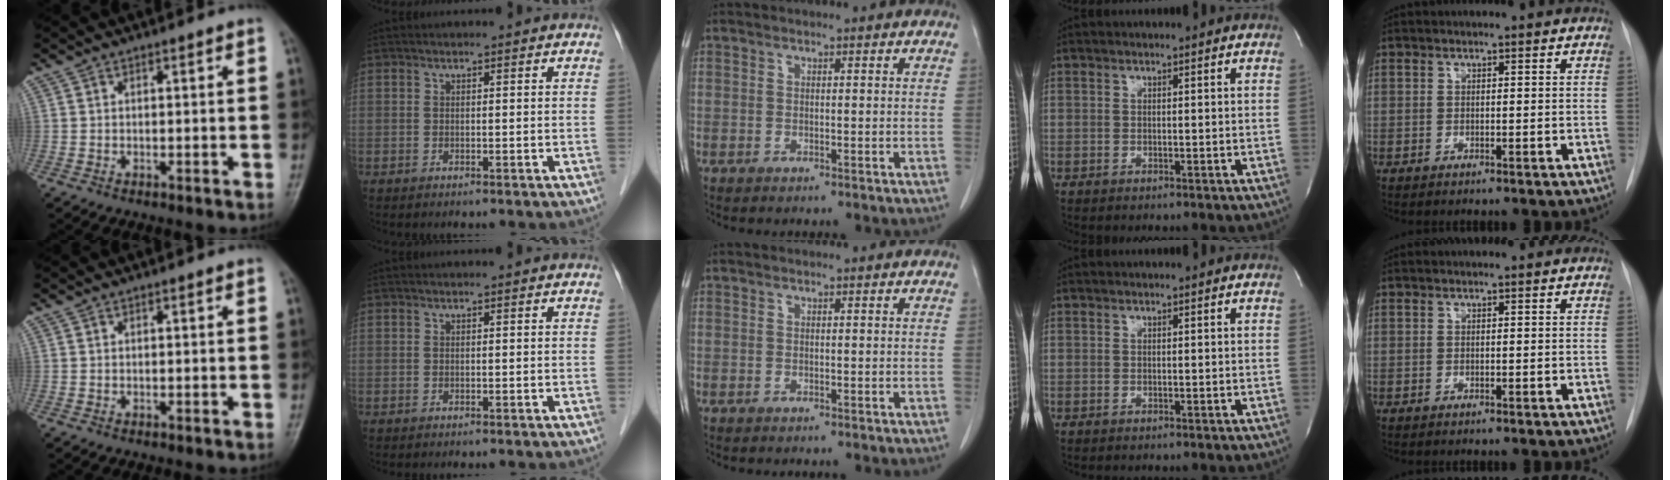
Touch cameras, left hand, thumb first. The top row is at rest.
{}